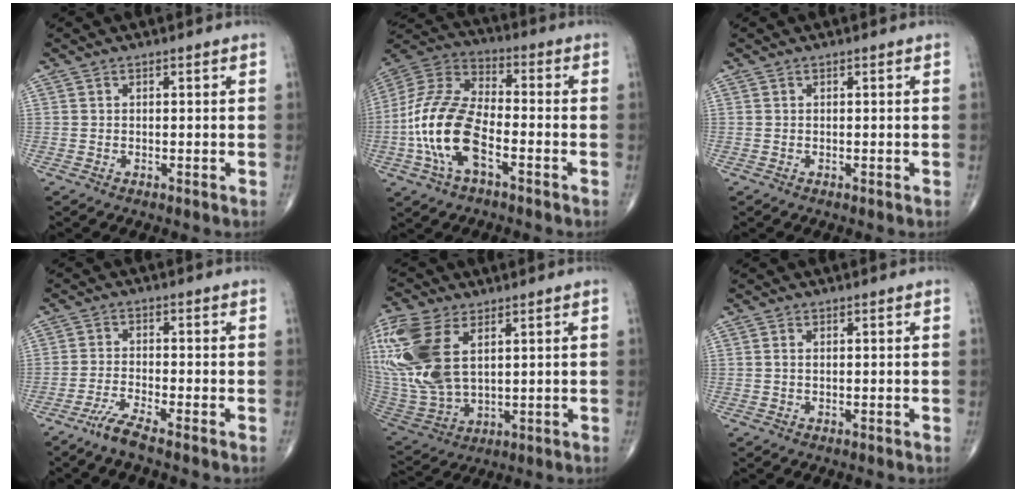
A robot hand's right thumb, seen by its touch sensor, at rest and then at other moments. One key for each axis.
{"total": 16.8, "fx": -5.0, "fy": 8.2, "fz": 13.8, "tx": -0.292, "ty": 0.032, "tz": -0.097}
{"total": 0.0}
{"total": 4.0, "fx": -3.2, "fy": -0.1, "fz": 2.4, "tx": -0.065, "ty": 0.006, "tz": -0.070}
{"total": 20.6, "fx": 6.2, "fy": 11.5, "fz": 15.9, "tx": -0.384, "ty": -0.019, "tz": 0.128}
{"total": 0.7, "fx": 0.1, "fy": 0.3, "fz": 0.6, "tx": -0.013, "ty": 0.004, "tz": 0.003}